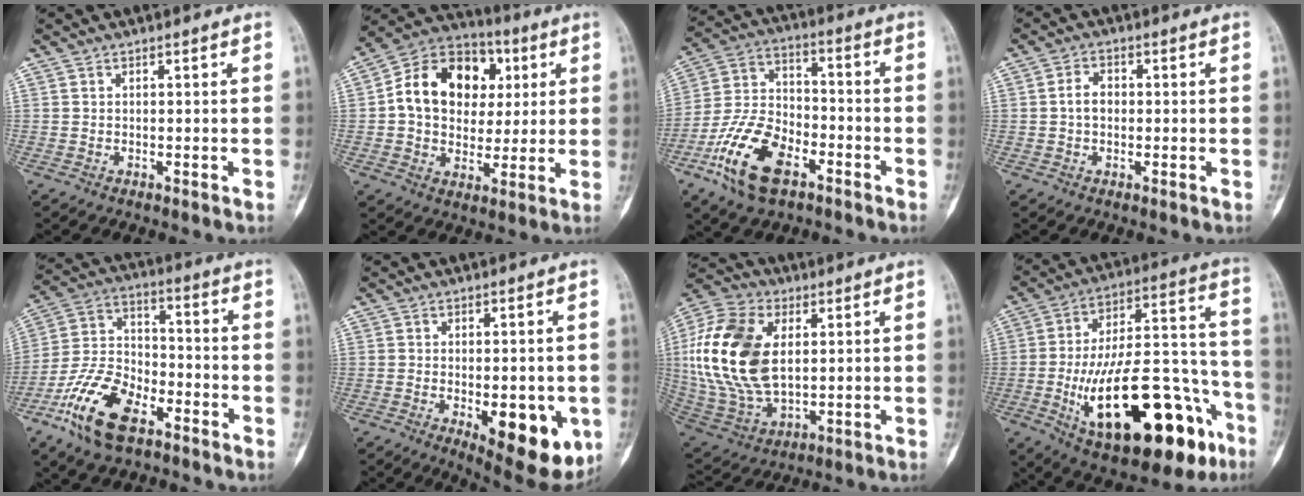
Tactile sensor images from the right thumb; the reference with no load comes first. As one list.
[{"total": 17.9, "force": [3.1, 13.7, 11.2], "torque": [-0.149, 0.017, 0.045]}, {"total": 15.9, "force": [-8.0, 8.7, 10.7], "torque": [-0.204, 0.040, -0.154]}, {"total": 3.4, "force": [-0.1, 2.5, 2.4], "torque": [-0.038, 0.013, -0.006]}, {"total": 15.5, "force": [-8.8, 7.8, 10.1], "torque": [-0.193, 0.046, -0.174]}, {"total": 14.6, "force": [-4.0, 6.1, 12.6], "torque": [-0.144, -0.014, -0.037]}, {"total": 22.0, "force": [3.5, 13.5, 17.0], "torque": [-0.348, -0.010, 0.068]}, {"total": 31.5, "force": [-12.7, 12.6, 26.0], "torque": [-0.385, 0.057, -0.181]}]